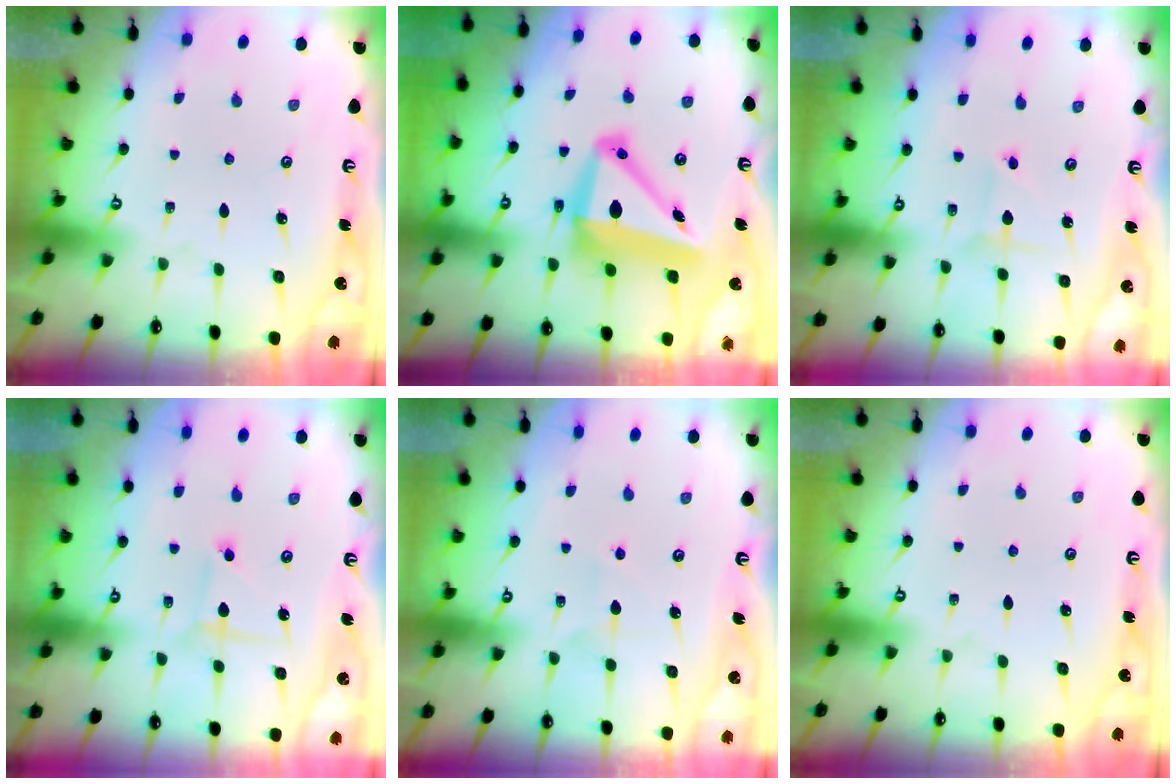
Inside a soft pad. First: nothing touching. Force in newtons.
{"total": 12.2, "press": 11.9, "slide": 2.7}
{"total": 0.8, "press": 0.8, "slide": 0.0}
{"total": 1.8, "press": 1.8, "slide": 0.2}
{"total": 5.9, "press": 5.9, "slide": 0.6}
{"total": 0.0}